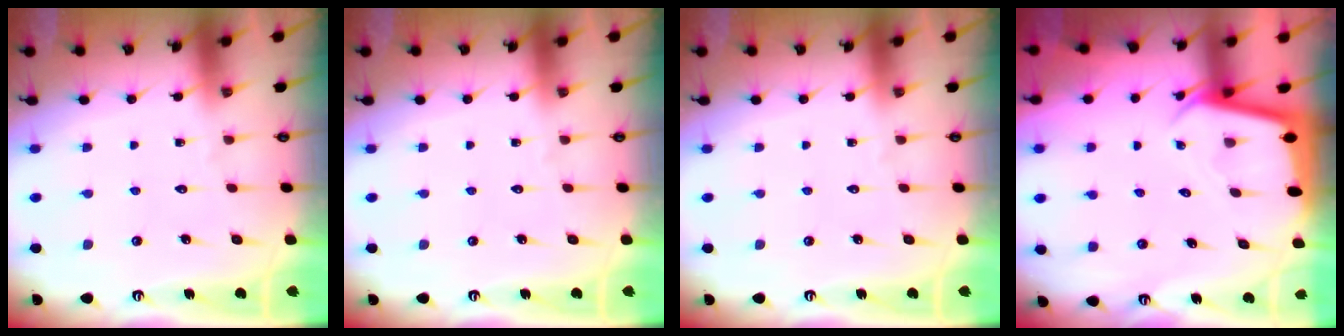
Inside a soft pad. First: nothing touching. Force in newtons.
{"total": 0.0}
{"total": 0.0}
{"total": 2.5, "press": 2.5, "slide": 0.1}